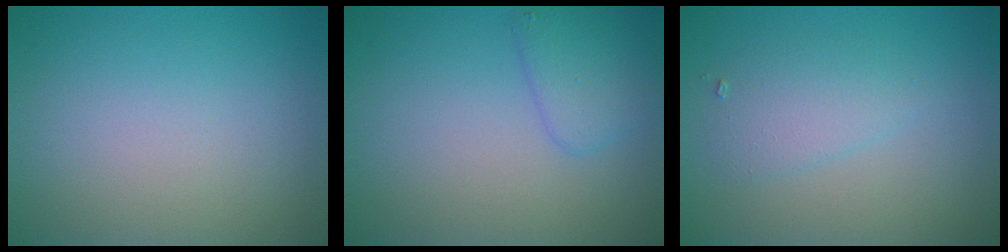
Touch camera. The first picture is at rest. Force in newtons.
{"total": 2.4, "press": 2.4, "slide": 0.1}
{"total": 2.2, "press": 2.2, "slide": 0.1}